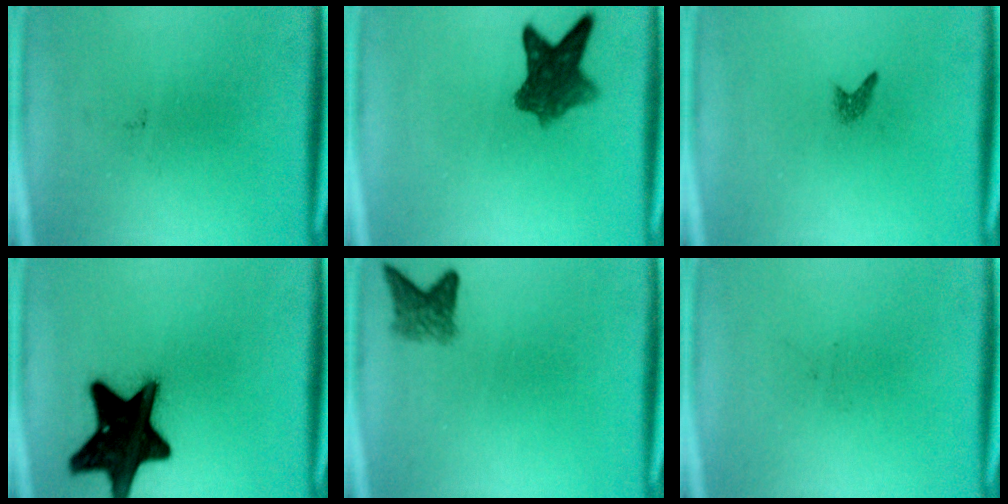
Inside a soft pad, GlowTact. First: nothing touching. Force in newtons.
{"total": 7.2}
{"total": 0.9}
{"total": 19.3}
{"total": 2.8}
{"total": 0.0}